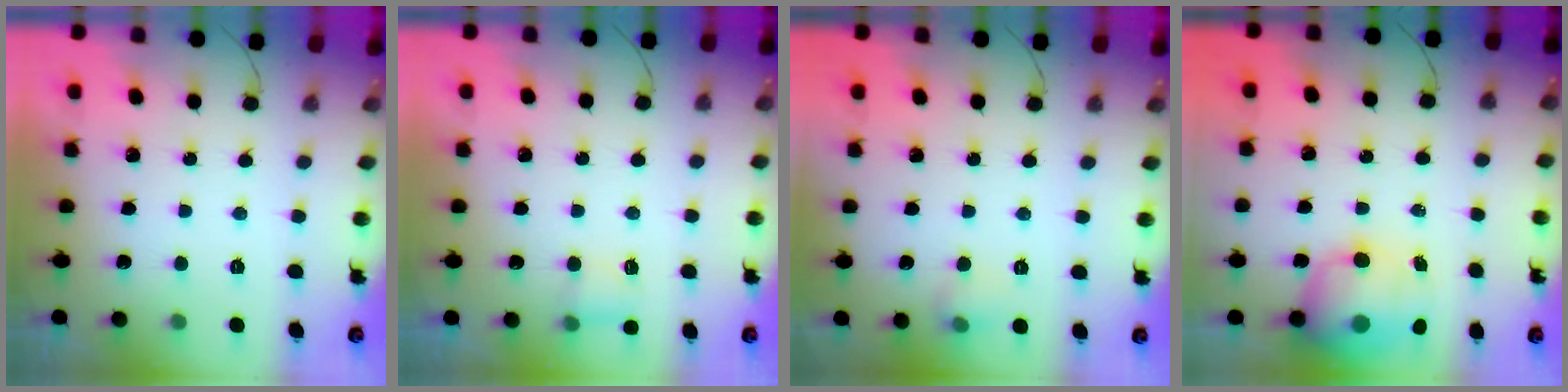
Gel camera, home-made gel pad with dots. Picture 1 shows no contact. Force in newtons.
{"total": 3.8, "press": 3.5, "slide": 1.3}
{"total": 5.8, "press": 5.6, "slide": 1.4}
{"total": 12.7, "press": 12.2, "slide": 3.4}